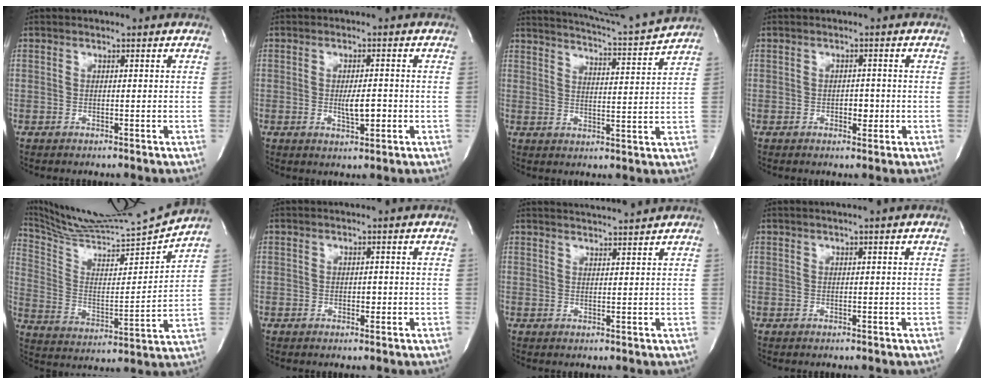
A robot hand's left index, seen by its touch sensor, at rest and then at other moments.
{"total": 3.6, "force": [-0.7, 1.0, 3.3], "torque": [-0.058, -0.002, -0.006]}
{"total": 12.0, "force": [11.6, -1.8, 2.6], "torque": [-0.054, -0.033, 0.163]}
{"total": 2.0, "force": [-0.5, 1.2, 1.5], "torque": [-0.019, 0.003, -0.004]}
{"total": 18.5, "force": [17.7, -1.7, 5.1], "torque": [-0.109, -0.048, 0.290]}
{"total": 0.9, "force": [-0.1, 0.6, 0.6], "torque": [-0.007, 0.001, -0.001]}
{"total": 5.7, "force": [5.5, -0.7, 1.2], "torque": [-0.022, 0.011, 0.080]}
{"total": 0.8, "force": [0.3, -0.2, 0.6], "torque": [-0.017, 0.003, 0.011]}